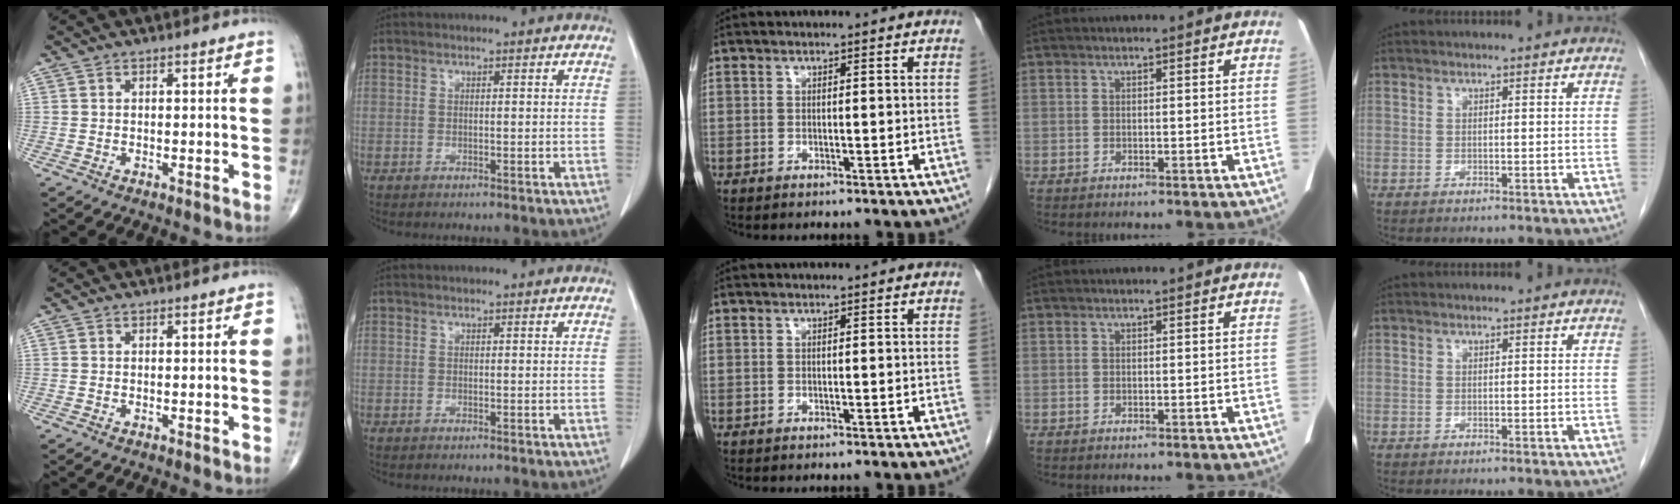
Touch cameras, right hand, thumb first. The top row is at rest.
{}